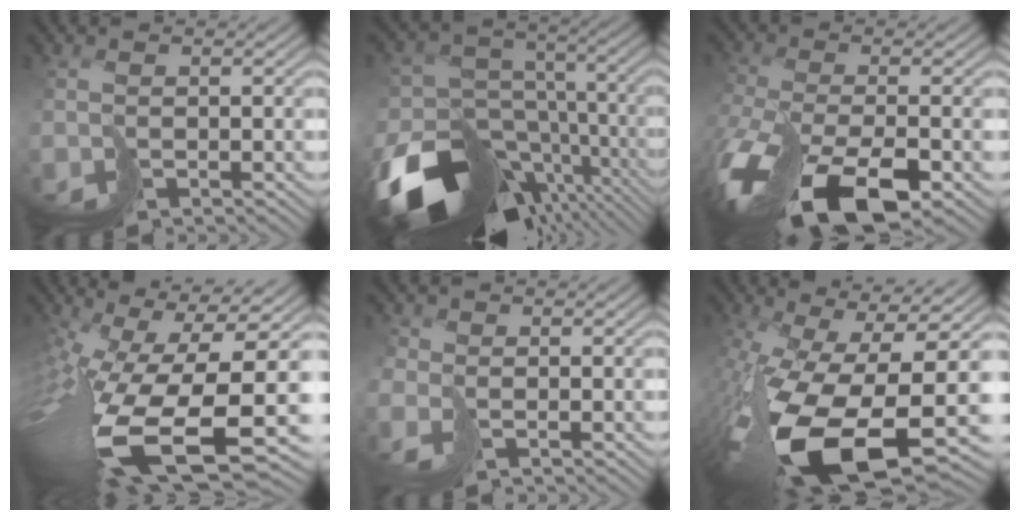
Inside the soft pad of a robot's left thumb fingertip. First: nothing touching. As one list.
[{"total": 18.1, "force": [-9.9, 12.3, 8.9], "torque": [-0.185, -0.049, -0.127]}, {"total": 15.4, "force": [-8.3, 6.8, 11.1], "torque": [-0.276, -0.049, -0.126]}, {"total": 18.5, "force": [-4.8, 8.0, 16.0], "torque": [-0.322, -0.074, -0.047]}, {"total": 2.7, "force": [-1.1, 1.8, 1.7], "torque": [-0.054, -0.005, -0.029]}, {"total": 19.2, "force": [-6.5, 8.6, 15.8], "torque": [-0.339, -0.068, -0.079]}]